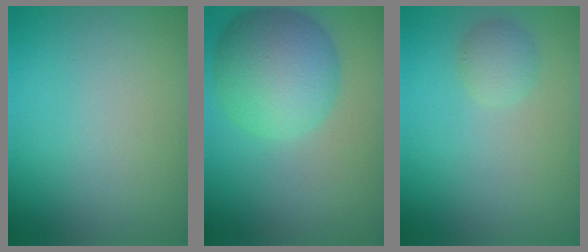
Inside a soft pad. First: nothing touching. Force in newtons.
{"total": 7.9, "press": 7.9, "slide": 0.1}
{"total": 1.6, "press": 1.6, "slide": 0.1}